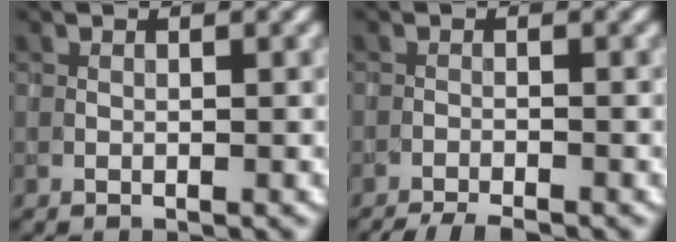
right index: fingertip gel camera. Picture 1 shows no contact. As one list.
[{"total": 3.8, "force": [-3.6, 0.4, 1.2], "torque": [-0.019, -0.007, -0.058]}]